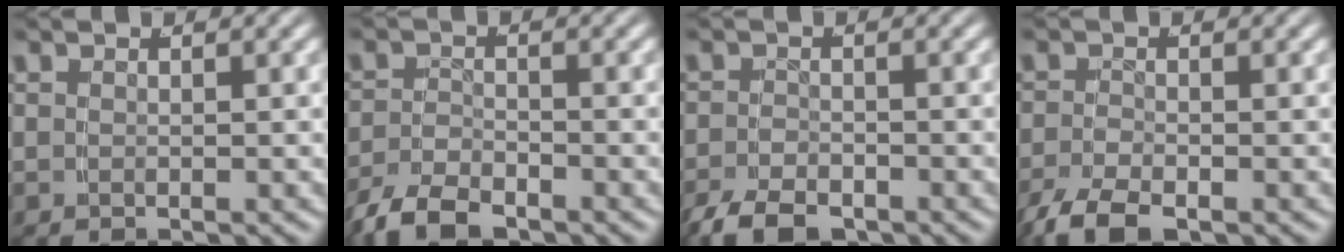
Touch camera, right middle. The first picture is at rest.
{"total": 4.6, "force": [-3.7, 1.8, 2.2], "torque": [-0.046, -0.014, -0.056]}
{"total": 4.2, "force": [-3.3, 1.7, 1.9], "torque": [-0.041, -0.021, -0.048]}
{"total": 4.1, "force": [-3.0, 1.6, 2.4], "torque": [-0.062, -0.026, -0.036]}